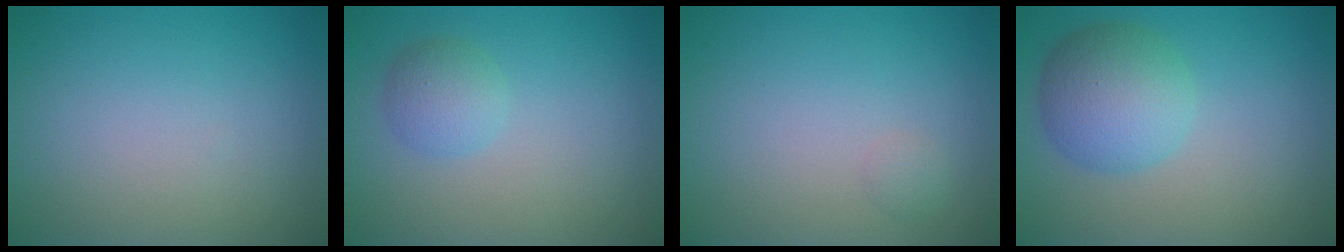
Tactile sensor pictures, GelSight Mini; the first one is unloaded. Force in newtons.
{"total": 2.3, "press": 2.3, "slide": 0.1}
{"total": 0.7, "press": 0.7, "slide": 0.0}
{"total": 5.3, "press": 5.3, "slide": 0.1}